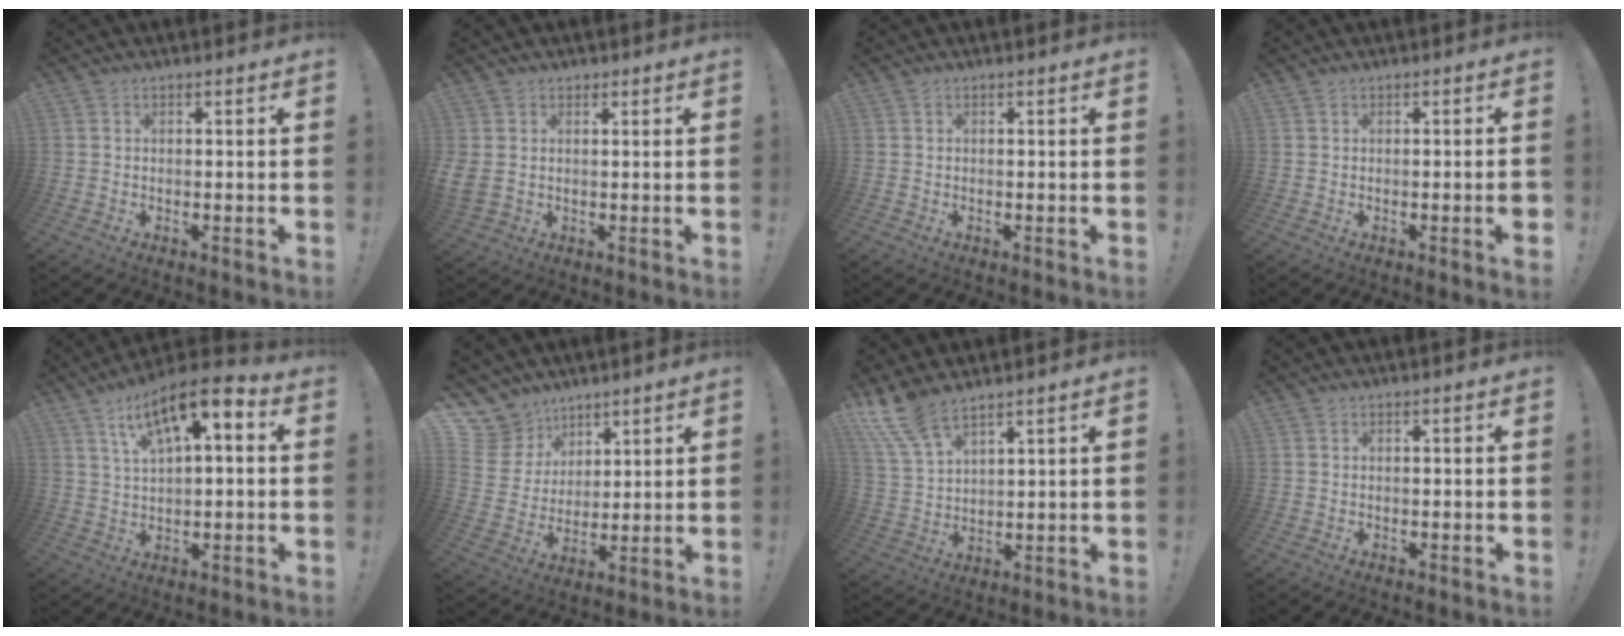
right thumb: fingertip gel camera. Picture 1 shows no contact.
{"total": 3.9, "force": [1.4, 3.2, 1.8], "torque": [-0.036, -0.004, 0.029]}
{"total": 0.0}
{"total": 2.7, "force": [-0.8, 0.0, 2.6], "torque": [-0.034, -0.006, -0.012]}
{"total": 11.8, "force": [5.6, 4.0, 9.5], "torque": [-0.157, -0.024, 0.096]}
{"total": 10.2, "force": [6.9, 7.3, 1.5], "torque": [-0.037, -0.057, 0.142]}
{"total": 8.7, "force": [7.2, 2.5, 4.2], "torque": [-0.093, -0.035, 0.141]}
{"total": 0.0}